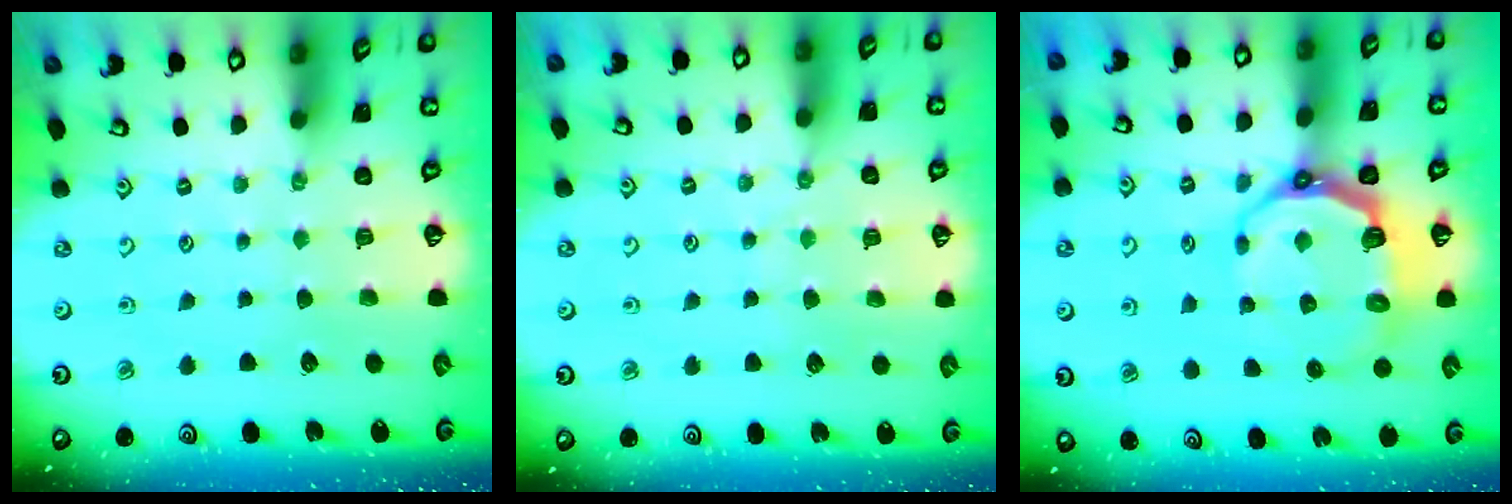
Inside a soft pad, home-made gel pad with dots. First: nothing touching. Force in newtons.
{"total": 4.3, "press": 4.3, "slide": 0.5}
{"total": 9.2, "press": 7.8, "slide": 5.0}